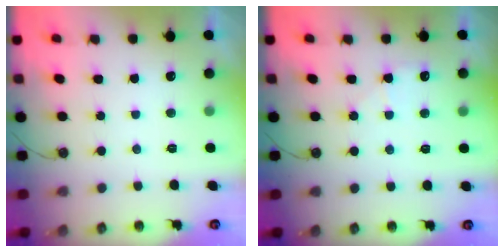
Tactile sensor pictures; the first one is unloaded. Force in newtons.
{"total": 6.1, "press": 6.1, "slide": 0.7}